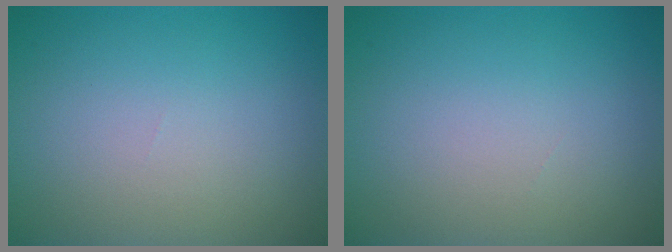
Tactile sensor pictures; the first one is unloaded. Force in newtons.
{"total": 0.0}